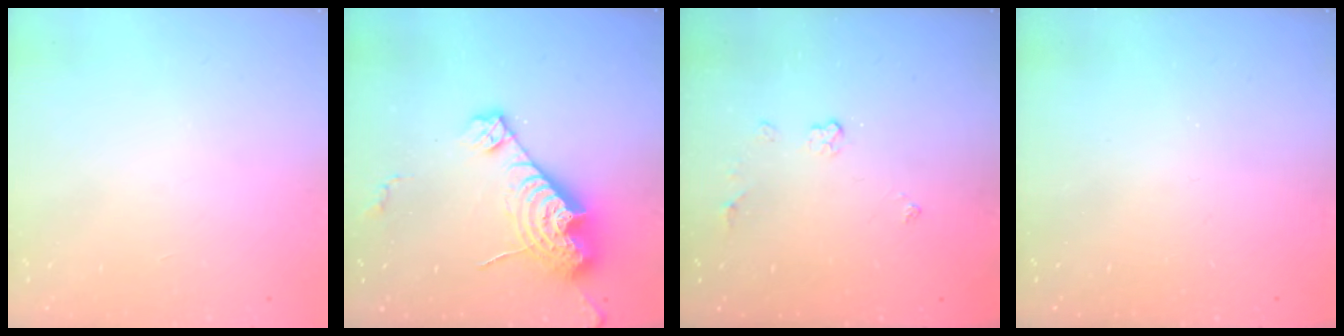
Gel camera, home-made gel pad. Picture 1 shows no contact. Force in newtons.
{"total": 15.5, "press": 15.4, "slide": 1.3}
{"total": 3.7, "press": 3.7, "slide": 0.5}
{"total": 0.0}